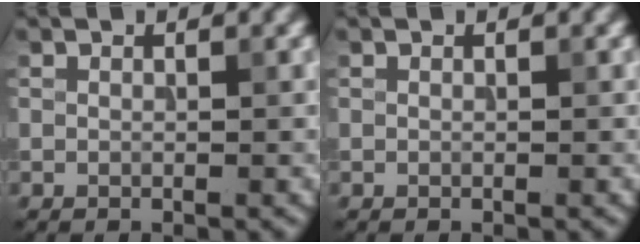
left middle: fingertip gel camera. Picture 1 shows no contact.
{"total": 0.0}